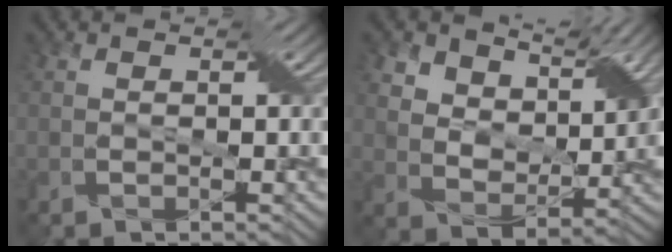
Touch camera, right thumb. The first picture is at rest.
{"total": 7.5, "force": [5.8, 4.0, 2.6], "torque": [-0.065, -0.006, 0.104]}